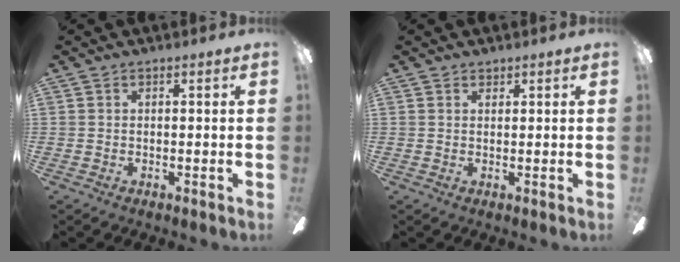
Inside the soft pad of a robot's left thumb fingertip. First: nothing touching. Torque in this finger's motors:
{"motor_torque": [0.08, -0.14, -0.30, 0.11, -0.02]}